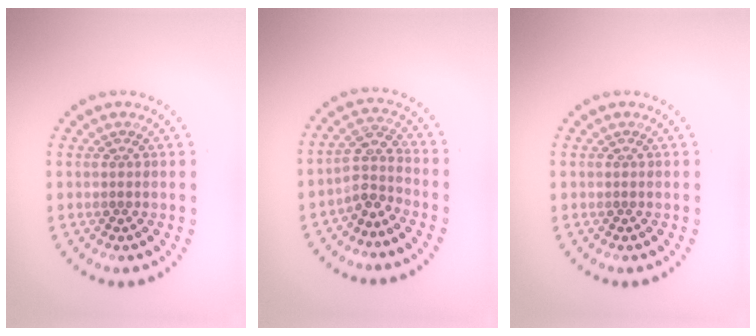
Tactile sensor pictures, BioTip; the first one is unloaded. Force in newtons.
{"total": 2.7, "press": 2.0, "slide": 1.8}
{"total": 0.0}